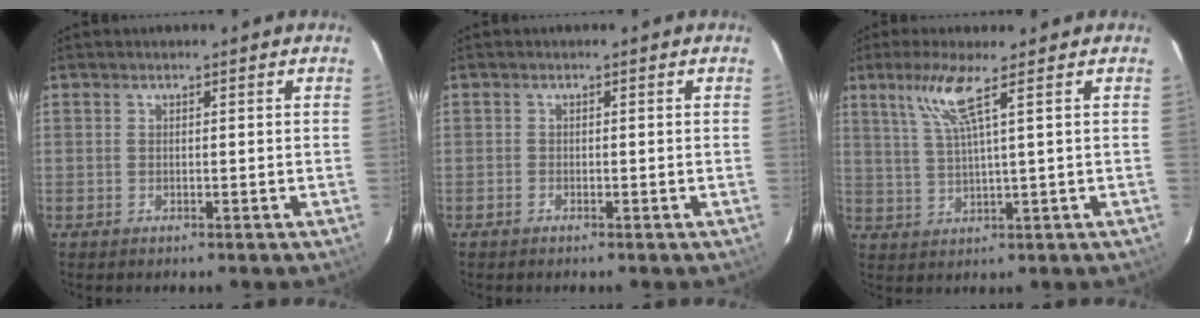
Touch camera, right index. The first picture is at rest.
{"total": 0.7, "force": [-0.6, 0.3, 0.1], "torque": [-0.005, 0.001, -0.013]}
{"total": 6.1, "force": [3.3, -0.7, 5.1], "torque": [-0.099, -0.001, 0.070]}